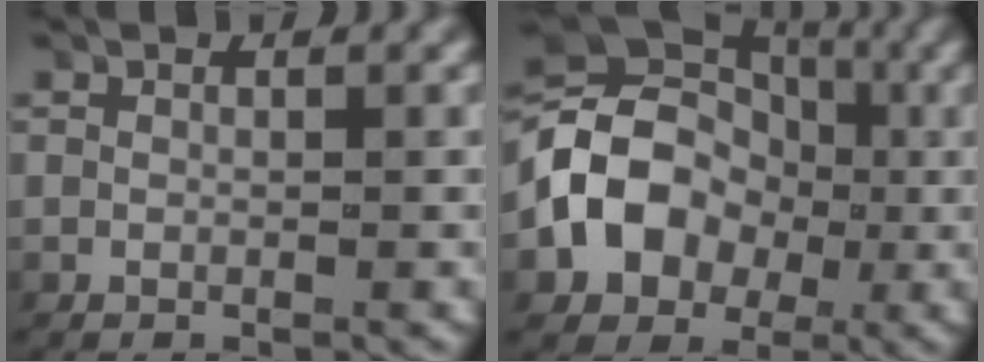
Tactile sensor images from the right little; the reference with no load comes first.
{"total": 10.9, "force": [-0.1, 9.1, 6.0], "torque": [-0.131, -0.009, -0.002]}